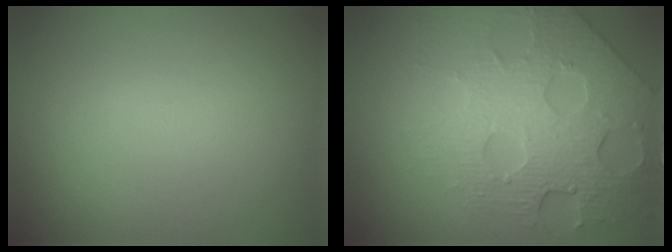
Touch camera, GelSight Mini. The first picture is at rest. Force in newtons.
{"total": 8.1, "press": 5.7, "slide": 5.8}